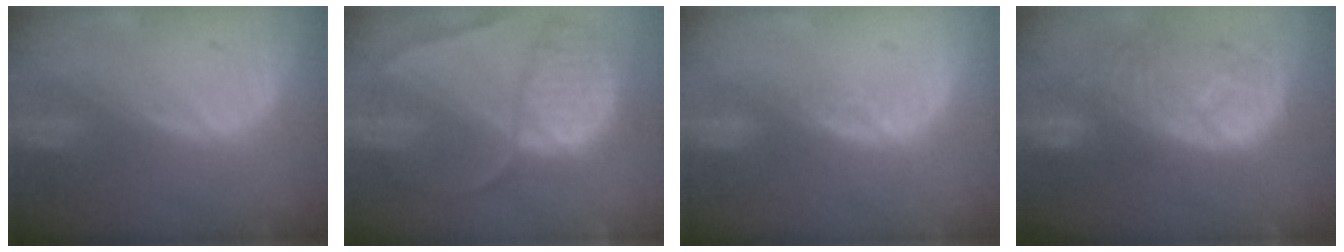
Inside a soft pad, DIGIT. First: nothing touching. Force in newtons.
{"total": 10.6, "press": 8.8, "slide": 6.0}
{"total": 2.9, "press": 2.3, "slide": 1.8}
{"total": 10.8, "press": 9.7, "slide": 4.8}